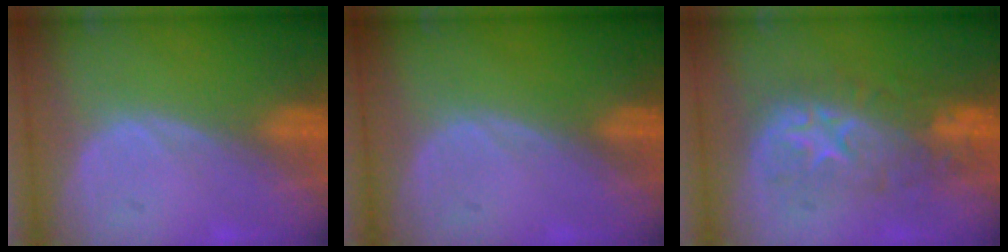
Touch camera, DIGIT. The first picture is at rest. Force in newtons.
{"total": 0.0}
{"total": 8.7, "press": 8.7, "slide": 0.9}